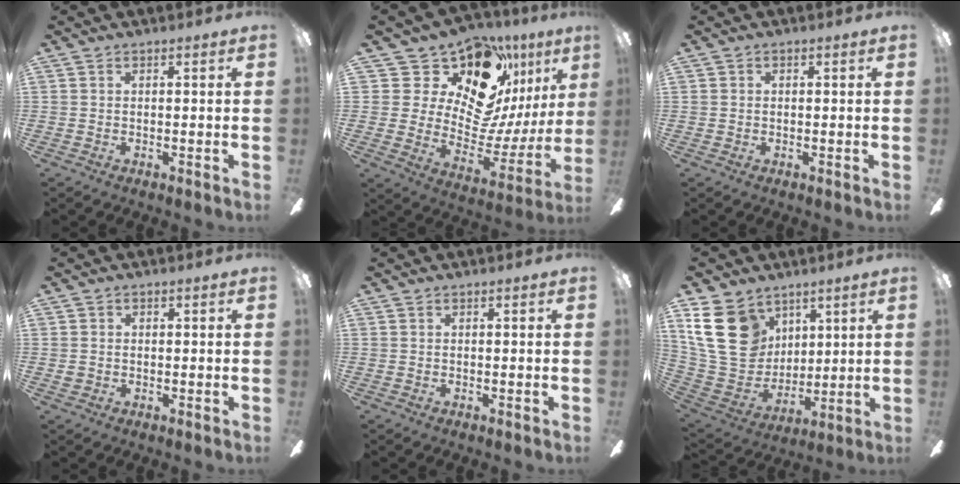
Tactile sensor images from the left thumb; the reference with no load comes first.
{"total": 18.3, "force": [13.1, 9.3, 8.7], "torque": [-0.142, -0.111, 0.245]}
{"total": 0.0}
{"total": 1.0, "force": [0.0, 1.0, 0.0], "torque": [-0.001, 0.004, -0.002]}
{"total": 0.0}
{"total": 18.5, "force": [8.1, 14.0, 8.9], "torque": [-0.191, -0.029, 0.157]}